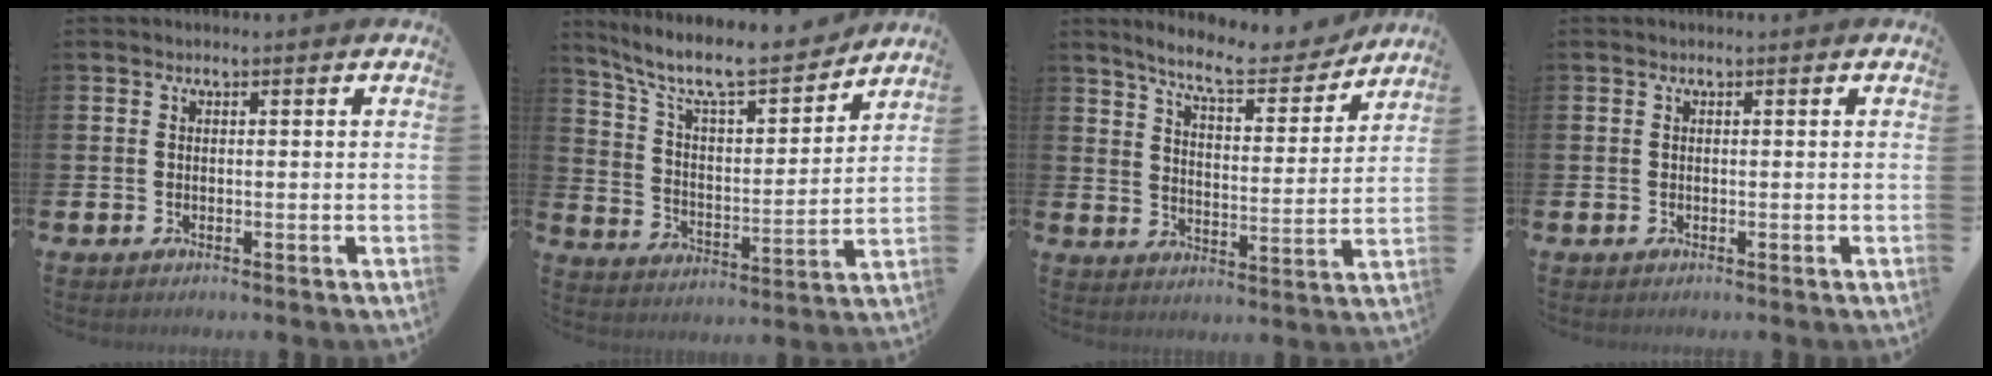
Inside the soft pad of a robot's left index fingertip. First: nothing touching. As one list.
[{"total": 10.0, "force": [8.8, 2.2, 4.2], "torque": [-0.112, -0.061, 0.146]}, {"total": 8.8, "force": [8.1, 1.4, 3.3], "torque": [-0.078, -0.051, 0.139]}, {"total": 0.0}]